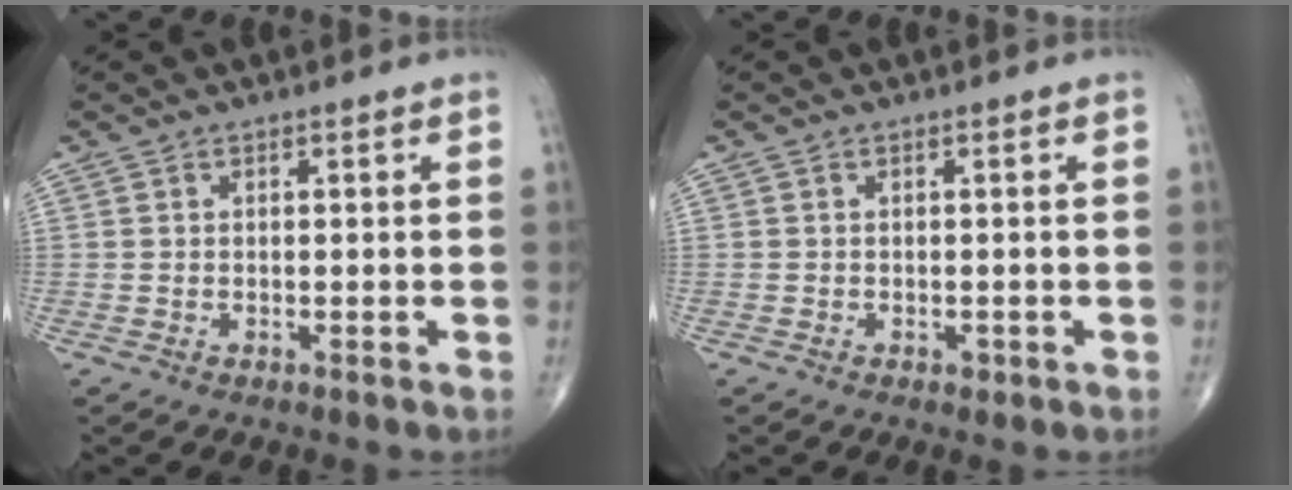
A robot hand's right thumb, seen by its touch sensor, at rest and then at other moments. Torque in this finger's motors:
{"motor_torque": [0.19, 0.23, -0.19, -0.29, 0.01]}